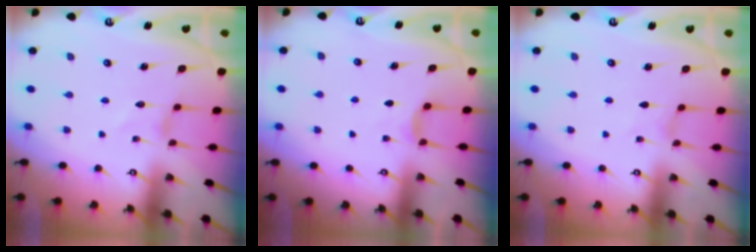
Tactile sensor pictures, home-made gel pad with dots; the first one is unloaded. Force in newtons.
{"total": 5.3, "press": 5.2, "slide": 0.7}
{"total": 0.0}